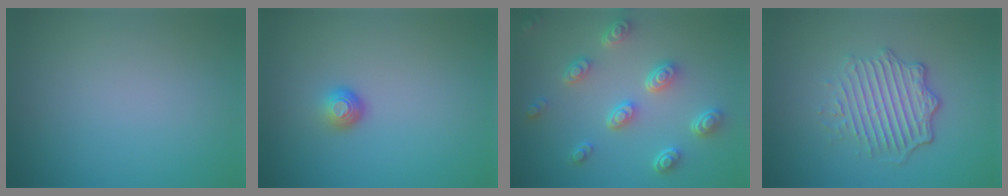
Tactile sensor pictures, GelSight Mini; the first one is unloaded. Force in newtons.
{"total": 1.8, "press": 1.1, "slide": 1.4}
{"total": 5.1, "press": 3.9, "slide": 3.2}
{"total": 5.2, "press": 3.5, "slide": 3.8}